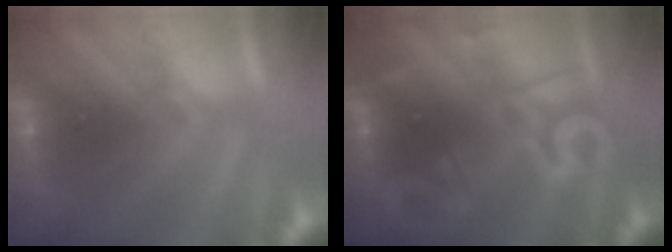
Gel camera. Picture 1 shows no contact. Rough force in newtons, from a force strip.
{"total": 2.8}